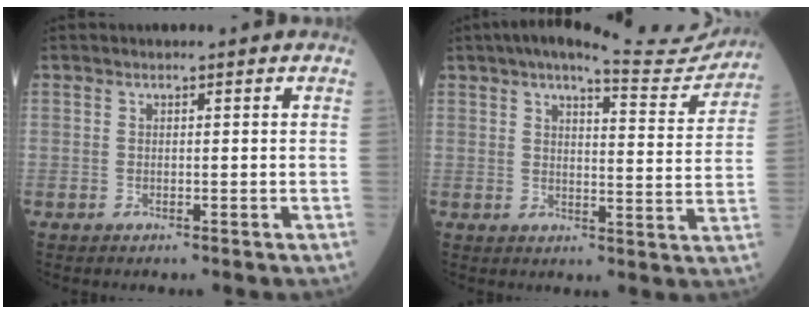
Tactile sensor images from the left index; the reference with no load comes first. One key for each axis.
{"total": 15.2, "fx": 13.9, "fy": 2.4, "fz": 5.7, "tx": -0.072, "ty": -0.010, "tz": 0.169}